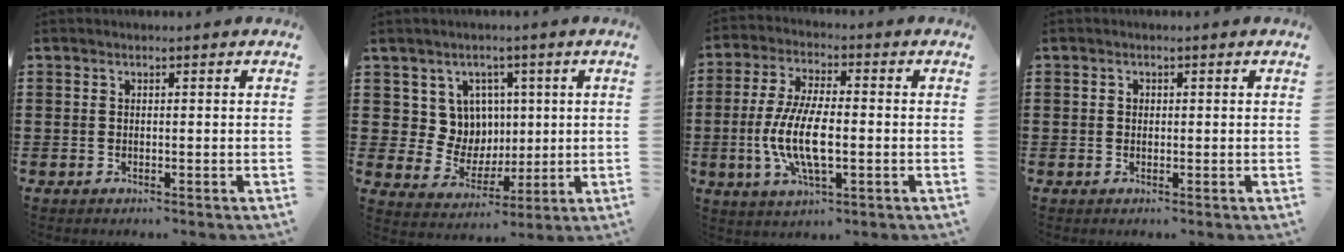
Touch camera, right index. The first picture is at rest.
{"total": 7.6, "force": [2.4, 7.0, 1.7], "torque": [-0.064, 0.000, 0.050]}
{"total": 10.0, "force": [-2.0, 3.5, 9.1], "torque": [-0.200, -0.012, -0.040]}
{"total": 0.7, "force": [0.1, 0.6, 0.4], "torque": [-0.009, 0.003, 0.002]}